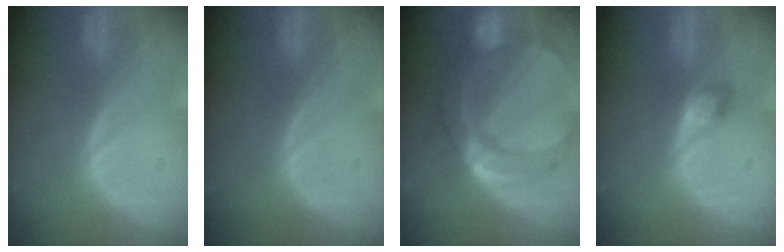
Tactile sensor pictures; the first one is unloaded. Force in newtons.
{"total": 0.0}
{"total": 11.0, "press": 10.9, "slide": 1.1}
{"total": 2.3, "press": 2.3, "slide": 0.2}